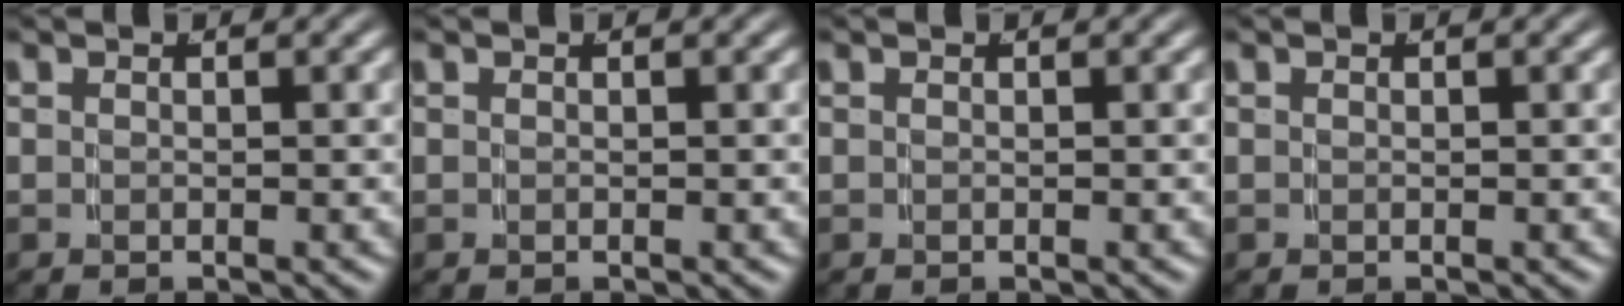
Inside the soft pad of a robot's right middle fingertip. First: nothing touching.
{"total": 0.0}
{"total": 0.0}
{"total": 0.0}